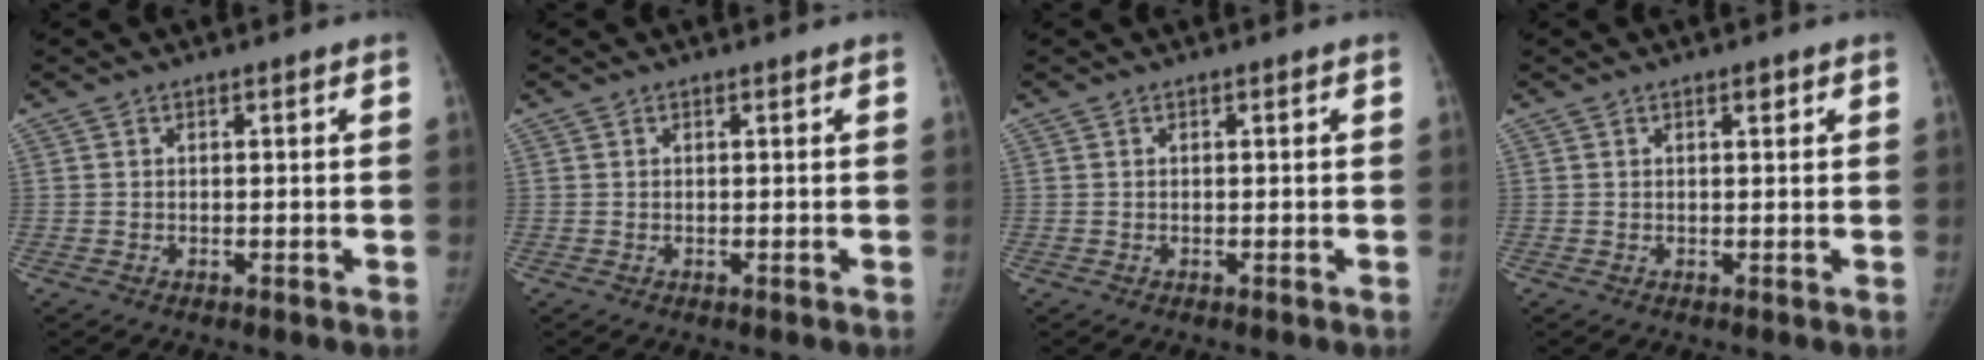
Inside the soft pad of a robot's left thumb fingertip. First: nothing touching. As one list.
[{"total": 0.0}, {"total": 0.0}, {"total": 1.0, "force": [0.6, 0.5, 0.6], "torque": [-0.001, 0.000, 0.007]}]